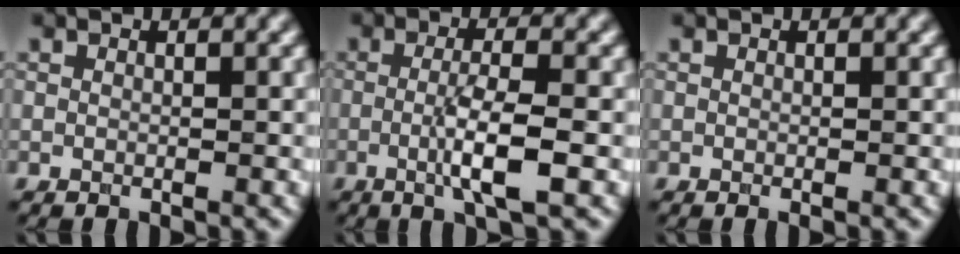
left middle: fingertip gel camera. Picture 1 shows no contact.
{"total": 4.2, "force": [-0.9, 0.6, 4.1], "torque": [-0.073, 0.001, -0.020]}
{"total": 0.0}